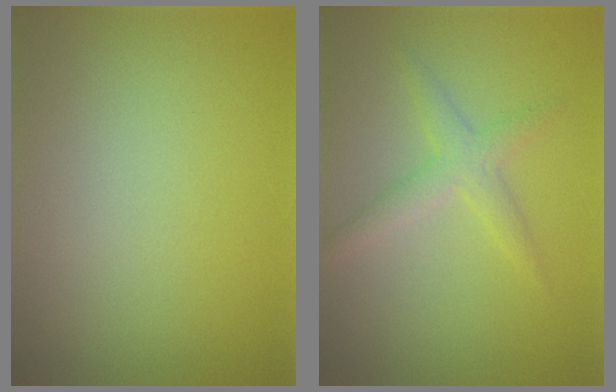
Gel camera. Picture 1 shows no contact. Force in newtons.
{"total": 2.2, "press": 2.2, "slide": 0.1}